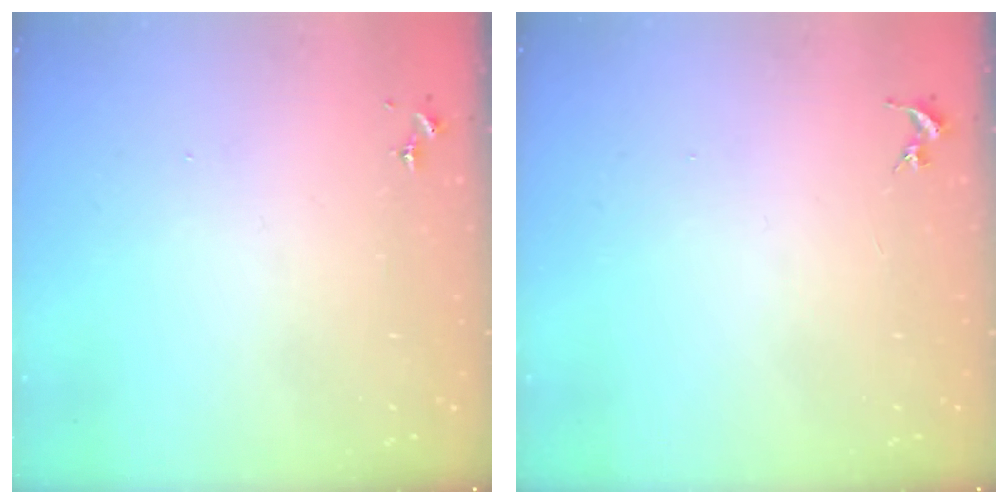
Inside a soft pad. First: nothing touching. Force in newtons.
{"total": 0.0}